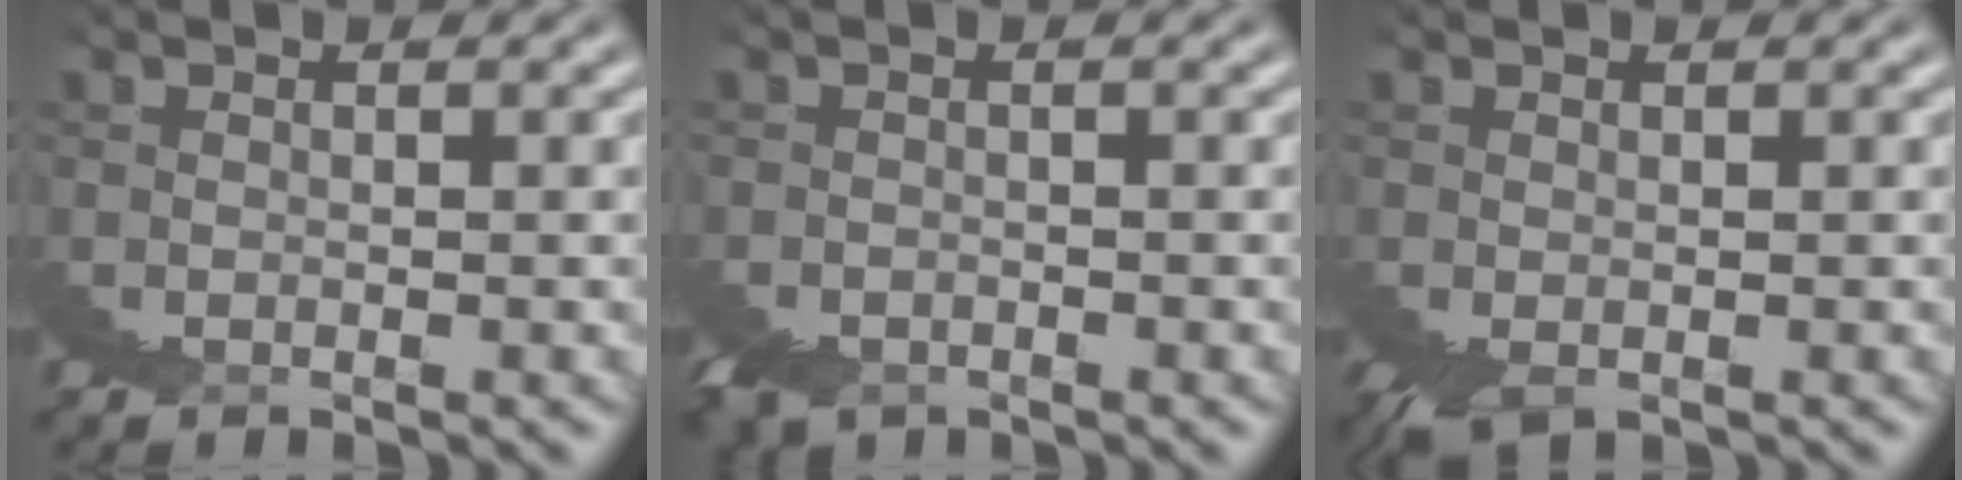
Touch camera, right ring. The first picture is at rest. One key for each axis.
{"total": 1.0, "fx": -0.7, "fy": -0.1, "fz": -0.7, "tx": 0.017, "ty": -0.001, "tz": -0.010}
{"total": 1.5, "fx": 0.3, "fy": -0.8, "fz": 1.2, "tx": -0.010, "ty": 0.007, "tz": 0.007}